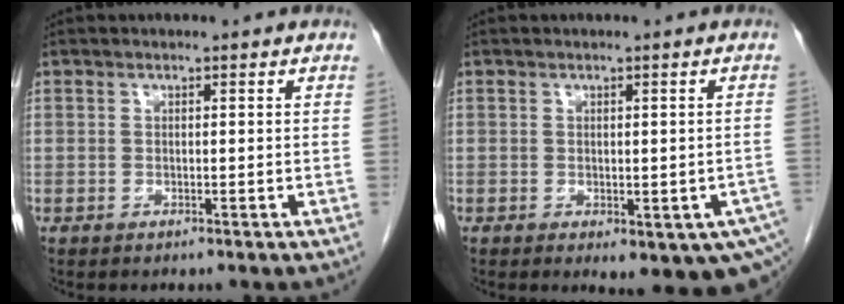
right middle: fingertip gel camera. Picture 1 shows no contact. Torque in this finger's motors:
{"motor_torque": [1.17, -0.96, 0.13, 0.05]}